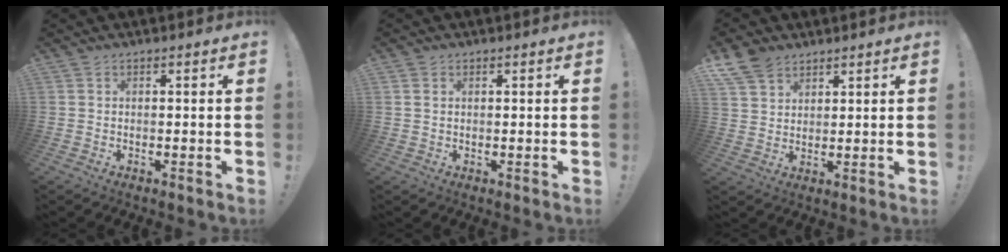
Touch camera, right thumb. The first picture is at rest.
{"total": 0.9, "force": [0.5, 0.7, 0.4], "torque": [-0.011, 0.001, 0.010]}
{"total": 7.9, "force": [5.6, 4.8, 2.6], "torque": [-0.050, -0.029, 0.113]}